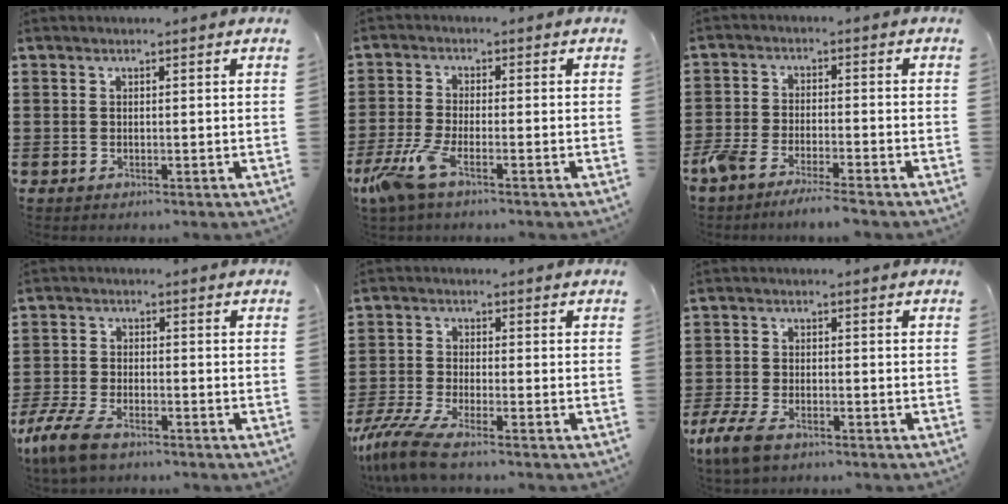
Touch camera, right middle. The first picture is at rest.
{"total": 5.9, "force": [-3.4, 1.5, 4.6], "torque": [-0.122, -0.018, -0.069]}
{"total": 4.8, "force": [-4.4, 0.4, 1.9], "torque": [-0.060, -0.011, -0.092]}
{"total": 7.1, "force": [-5.3, 2.4, 4.0], "torque": [-0.104, -0.002, -0.107]}
{"total": 6.5, "force": [-5.1, 0.9, 3.9], "torque": [-0.103, -0.020, -0.104]}
{"total": 5.1, "force": [-3.5, 2.0, 3.0], "torque": [-0.085, -0.006, -0.075]}